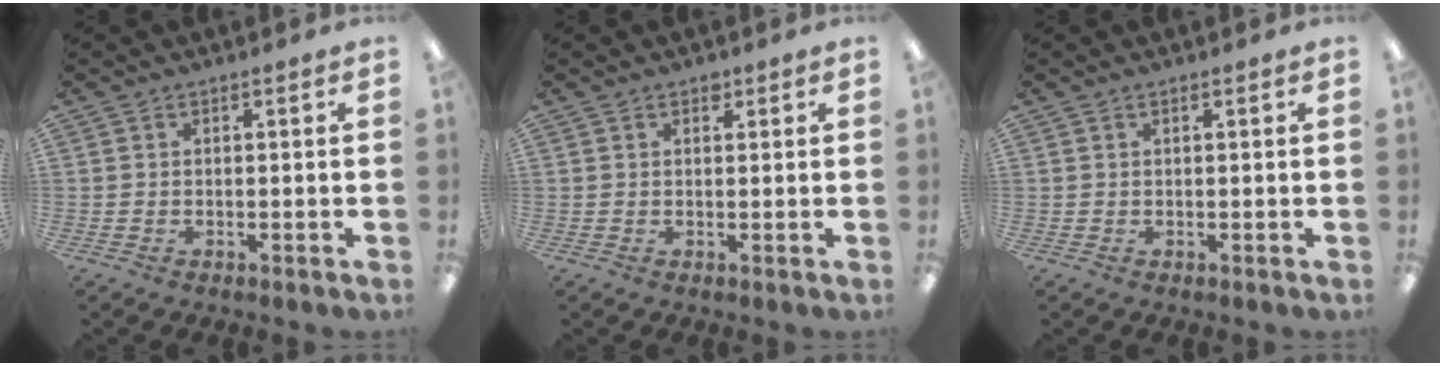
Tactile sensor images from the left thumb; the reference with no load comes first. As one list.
[{"total": 1.5, "force": [1.1, 0.8, 0.6], "torque": [0.004, -0.006, 0.016]}, {"total": 0.0}]